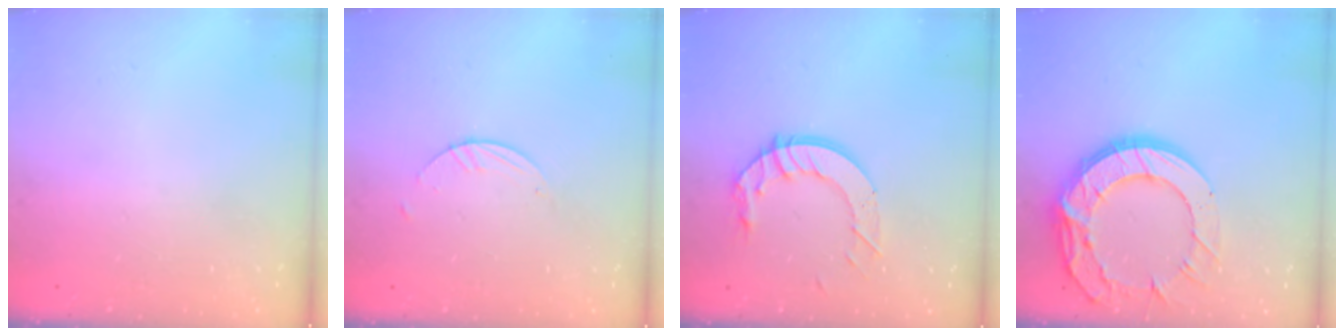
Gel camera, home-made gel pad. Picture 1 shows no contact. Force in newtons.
{"total": 1.8, "press": 1.8, "slide": 0.1}
{"total": 10.6, "press": 10.5, "slide": 1.0}
{"total": 18.8, "press": 18.7, "slide": 1.6}